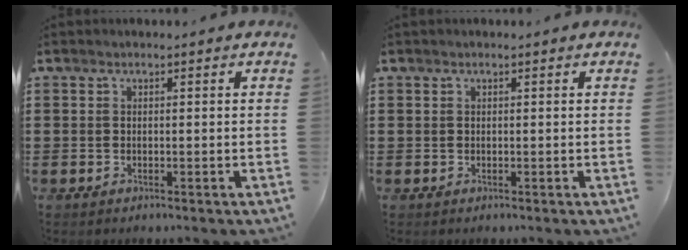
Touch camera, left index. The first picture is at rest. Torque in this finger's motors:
{"motor_torque": [0.14, 0.14, -0.01, -0.01]}